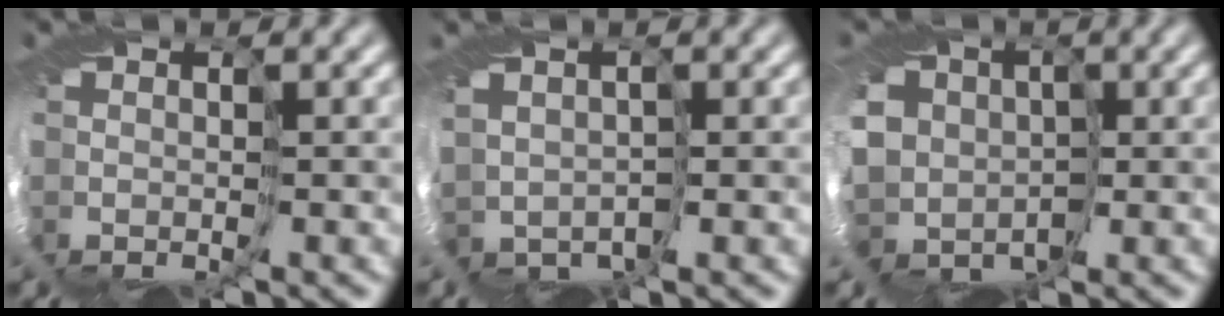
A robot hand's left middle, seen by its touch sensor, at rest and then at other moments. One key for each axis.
{"total": 1.4, "fx": 0.4, "fy": 1.3, "fz": -0.4, "tx": -0.007, "ty": 0.001, "tz": 0.010}
{"total": 7.1, "fx": 0.4, "fy": 6.4, "fz": 3.0, "tx": -0.077, "ty": 0.001, "tz": -0.011}